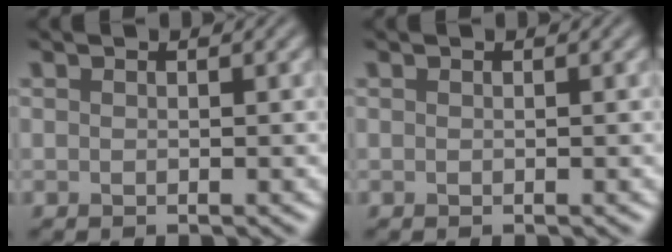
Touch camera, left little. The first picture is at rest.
{"total": 0.0}